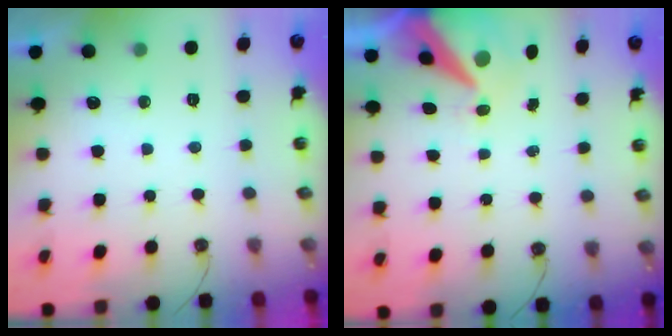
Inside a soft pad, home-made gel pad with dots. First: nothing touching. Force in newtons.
{"total": 9.7, "press": 9.6, "slide": 1.2}